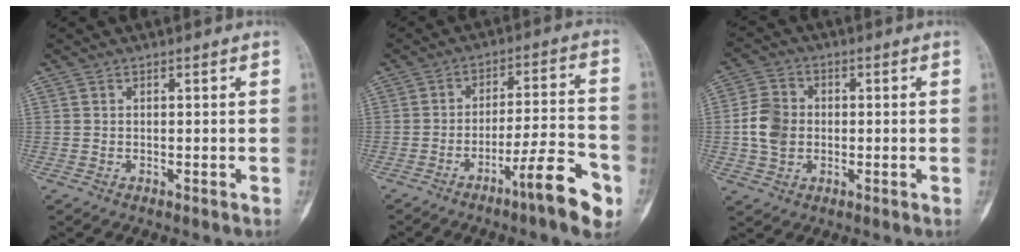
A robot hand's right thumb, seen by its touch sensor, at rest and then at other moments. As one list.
[{"total": 12.1, "force": [-6.4, 1.9, 10.0], "torque": [-0.144, 0.041, -0.098]}, {"total": 7.6, "force": [-0.4, 6.1, 4.5], "torque": [-0.072, 0.010, -0.013]}]